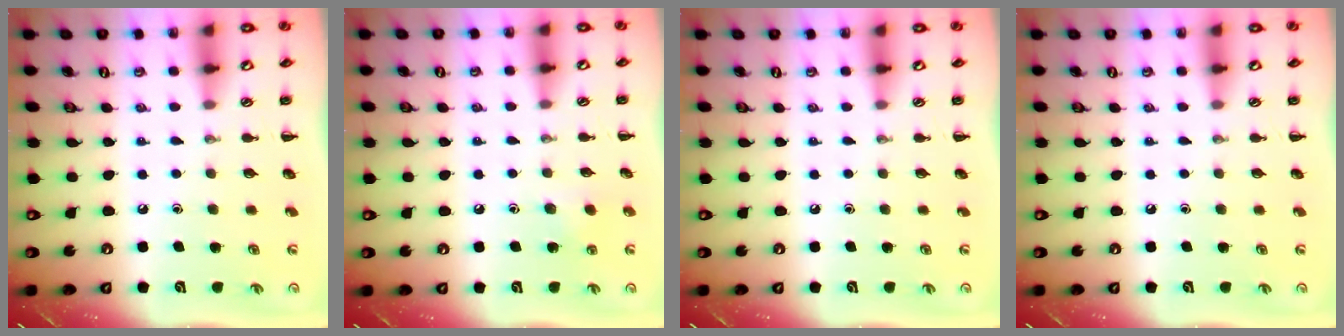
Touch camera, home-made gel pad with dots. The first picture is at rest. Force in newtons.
{"total": 5.3, "press": 5.1, "slide": 1.4}
{"total": 0.0}
{"total": 0.0}